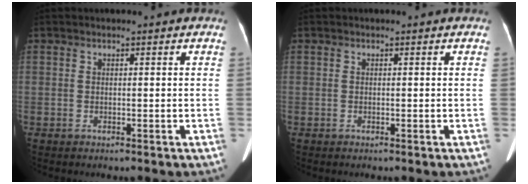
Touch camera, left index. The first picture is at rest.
{"total": 0.0}